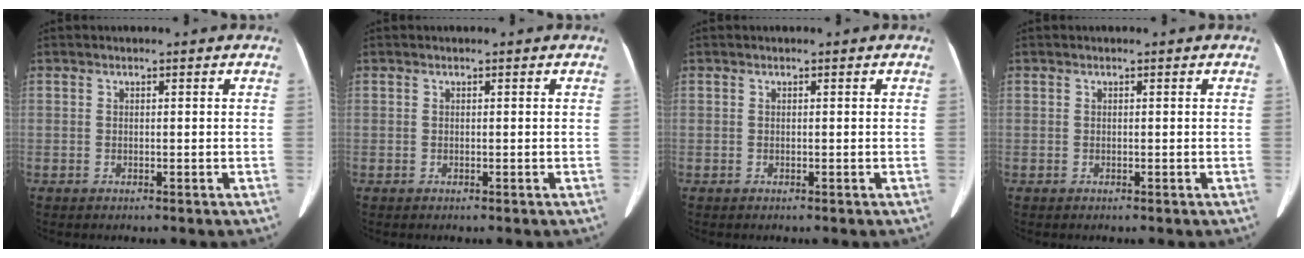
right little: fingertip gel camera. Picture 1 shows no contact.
{"total": 0.0}
{"total": 0.0}
{"total": 0.0}